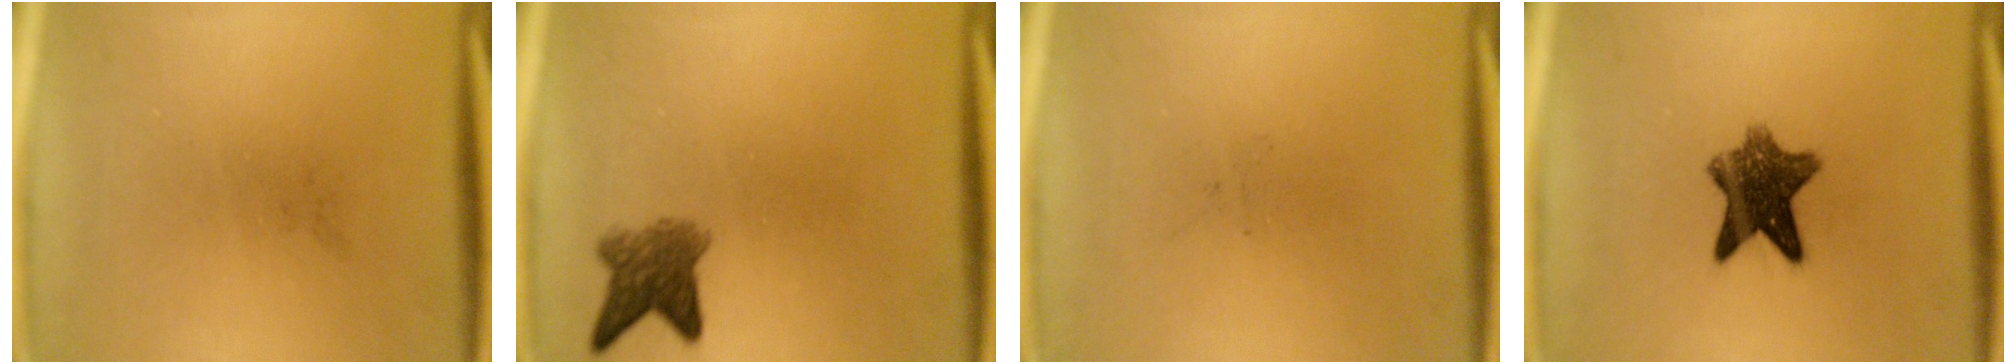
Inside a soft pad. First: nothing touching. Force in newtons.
{"total": 4.3}
{"total": 0.0}
{"total": 8.8}